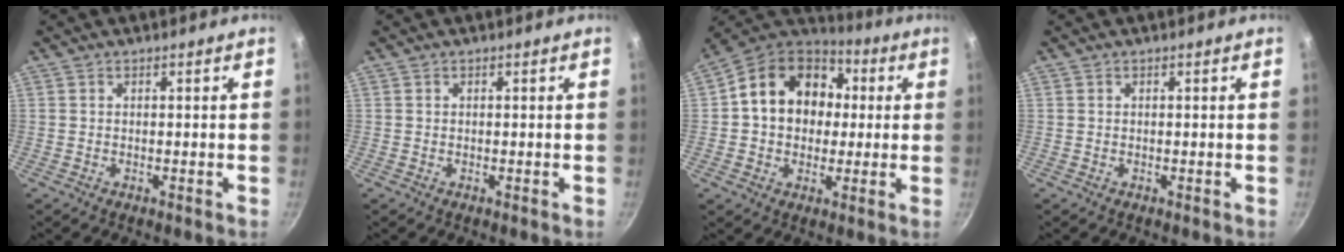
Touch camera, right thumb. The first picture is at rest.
{"total": 0.0}
{"total": 17.4, "force": [2.5, 13.8, 10.2], "torque": [-0.142, 0.032, 0.027]}
{"total": 0.0}